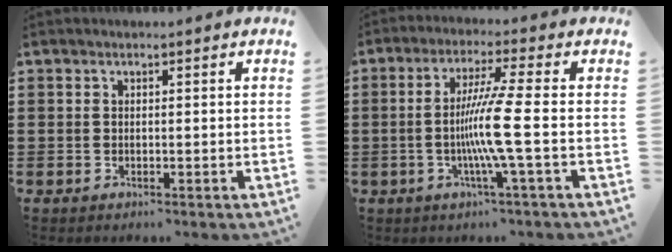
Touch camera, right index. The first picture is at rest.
{"total": 8.3, "force": [-1.6, -1.1, 8.1], "torque": [-0.163, -0.021, -0.040]}